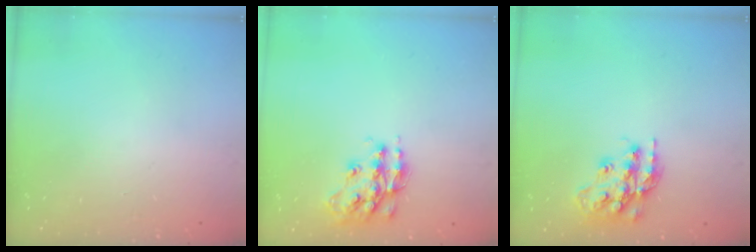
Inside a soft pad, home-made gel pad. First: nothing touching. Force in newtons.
{"total": 14.2, "press": 14.2, "slide": 0.9}
{"total": 17.3, "press": 17.3, "slide": 1.4}